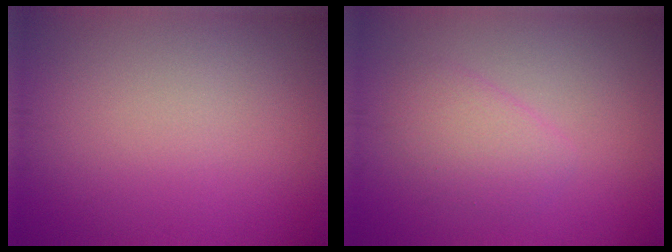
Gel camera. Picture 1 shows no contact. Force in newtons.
{"total": 2.4, "press": 2.4, "slide": 0.2}